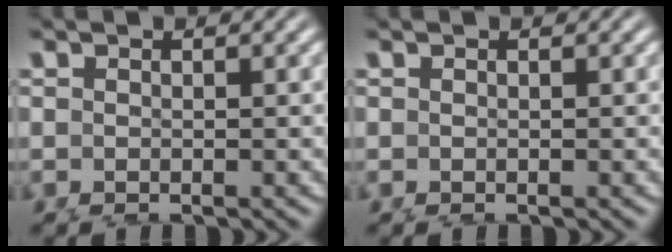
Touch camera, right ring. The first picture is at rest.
{"total": 0.0}